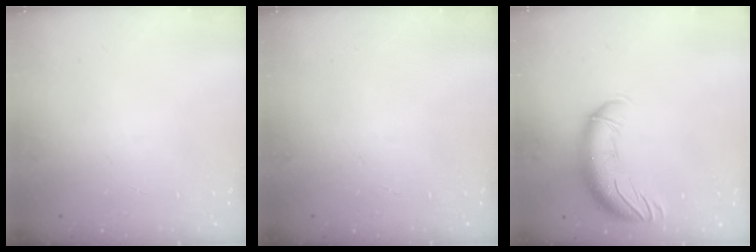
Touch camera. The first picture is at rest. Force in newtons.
{"total": 0.0}
{"total": 12.4, "press": 12.0, "slide": 2.9}